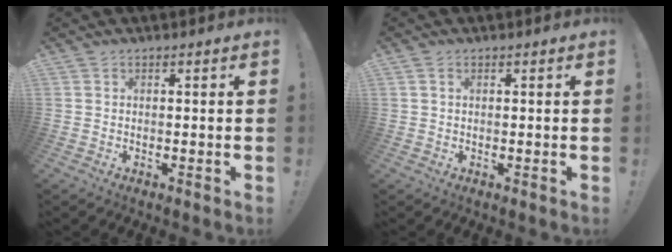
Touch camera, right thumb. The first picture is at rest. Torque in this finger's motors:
{"motor_torque": [-0.29, -0.26, -0.09, 0.09, 0.10]}